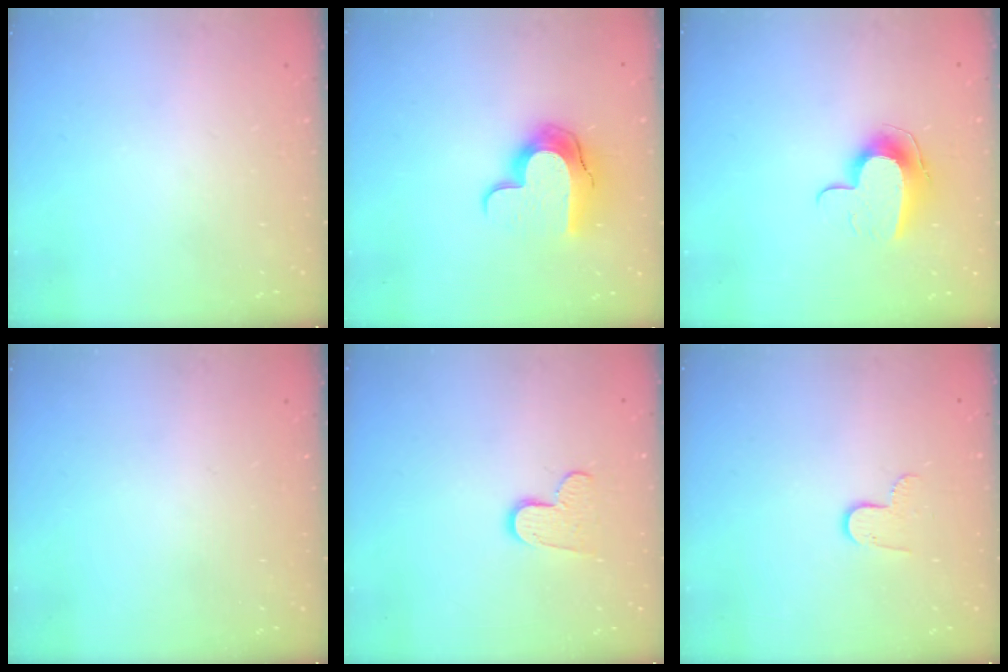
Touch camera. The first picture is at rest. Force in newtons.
{"total": 12.5, "press": 12.5, "slide": 0.7}
{"total": 10.3, "press": 10.3, "slide": 0.4}
{"total": 0.0}
{"total": 8.4, "press": 8.3, "slide": 0.2}
{"total": 5.8, "press": 5.8, "slide": 0.5}